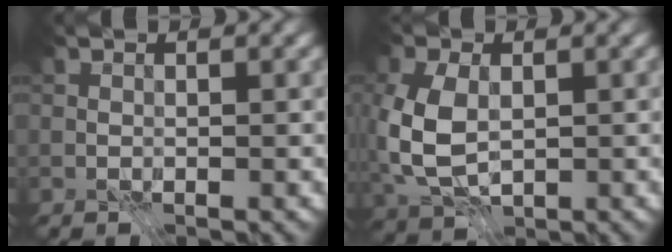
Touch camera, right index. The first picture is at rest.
{"total": 6.8, "force": [-0.2, 4.5, 5.1], "torque": [-0.135, -0.002, -0.001]}